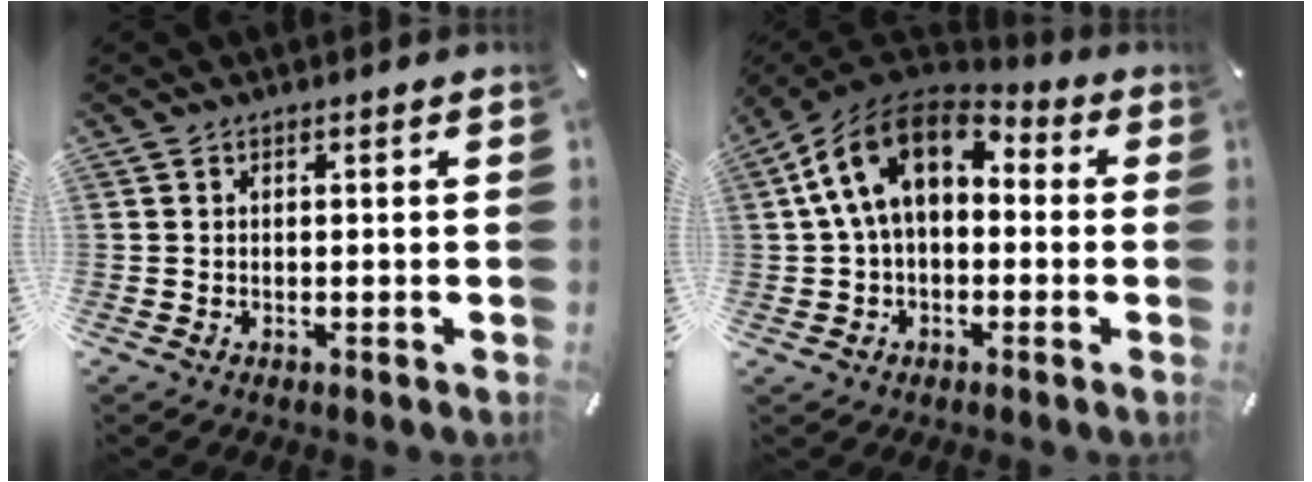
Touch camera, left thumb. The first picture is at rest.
{"total": 14.8, "force": [2.7, 9.9, 10.7], "torque": [-0.200, 0.002, 0.043]}